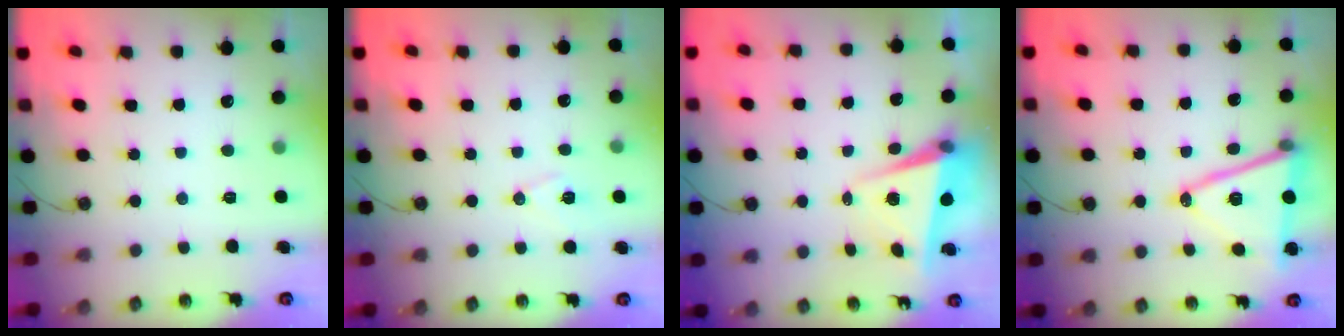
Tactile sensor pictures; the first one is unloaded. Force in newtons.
{"total": 7.5, "press": 6.7, "slide": 3.6}
{"total": 5.6, "press": 5.6, "slide": 1.0}
{"total": 15.4, "press": 14.9, "slide": 3.8}